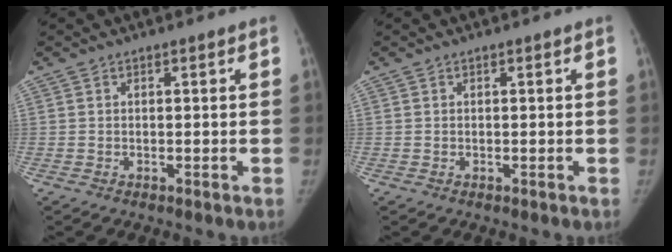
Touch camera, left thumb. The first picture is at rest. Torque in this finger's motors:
{"motor_torque": [-0.07, -0.11, -0.10, 0.35, -0.02]}